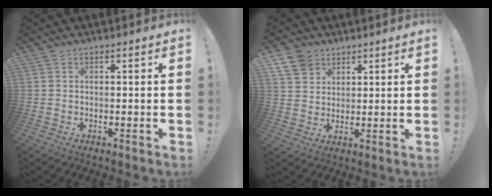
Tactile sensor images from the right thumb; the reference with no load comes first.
{"total": 7.8, "force": [5.0, 5.6, 2.3], "torque": [-0.038, -0.027, 0.099]}